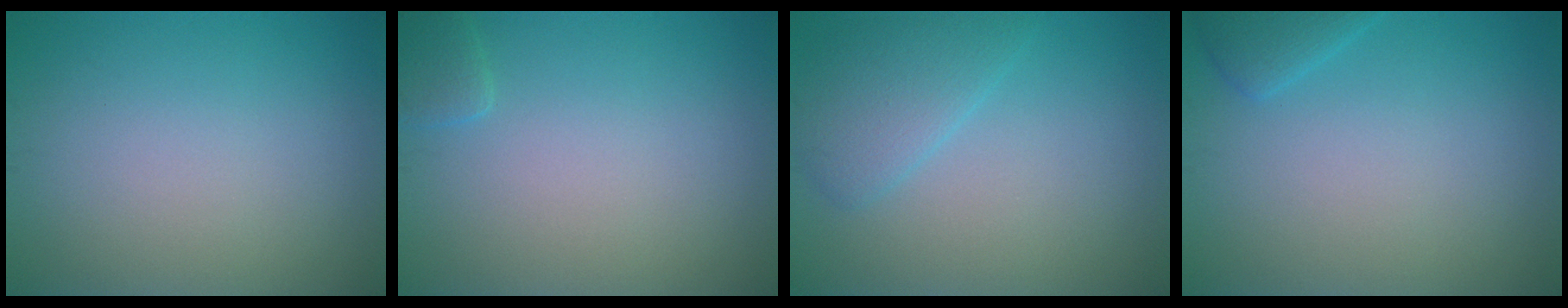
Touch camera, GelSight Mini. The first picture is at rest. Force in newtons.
{"total": 1.3, "press": 1.3, "slide": 0.1}
{"total": 3.0, "press": 3.0, "slide": 0.1}
{"total": 1.6, "press": 1.6, "slide": 0.2}